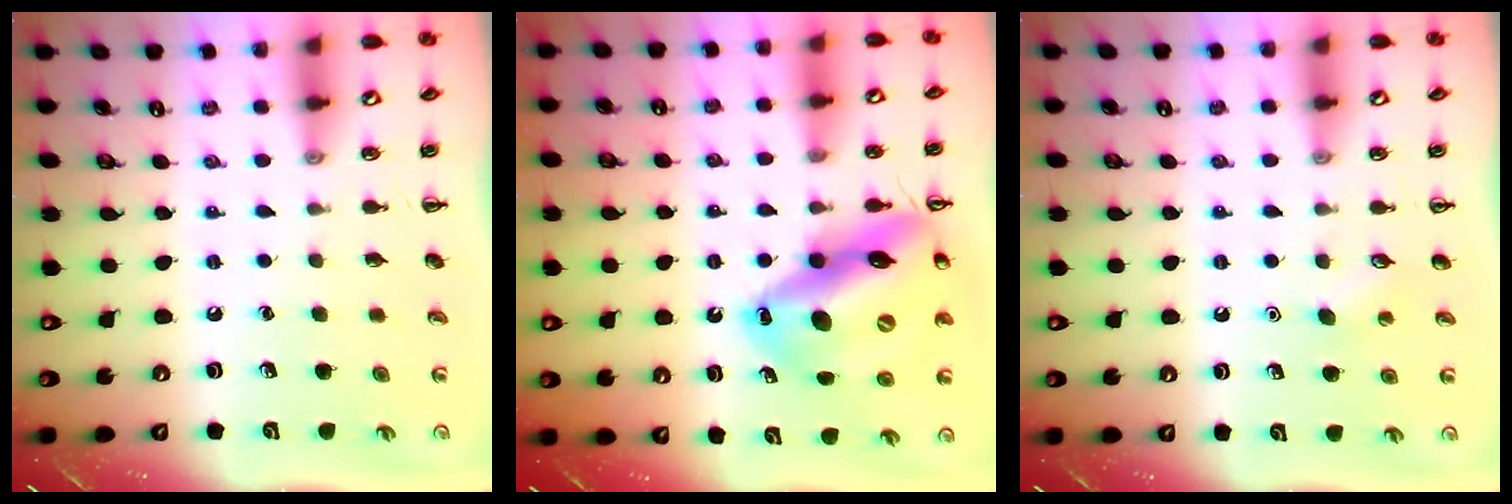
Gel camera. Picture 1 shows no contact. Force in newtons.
{"total": 20.8, "press": 19.9, "slide": 5.8}
{"total": 2.8, "press": 2.7, "slide": 0.7}